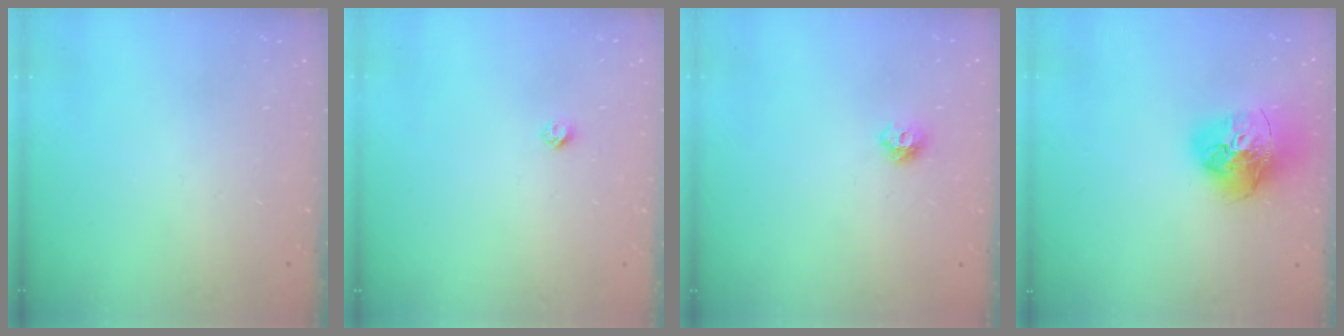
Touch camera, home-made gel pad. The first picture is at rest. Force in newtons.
{"total": 2.3, "press": 2.3, "slide": 0.2}
{"total": 6.8, "press": 6.7, "slide": 1.0}
{"total": 17.4, "press": 17.3, "slide": 1.8}